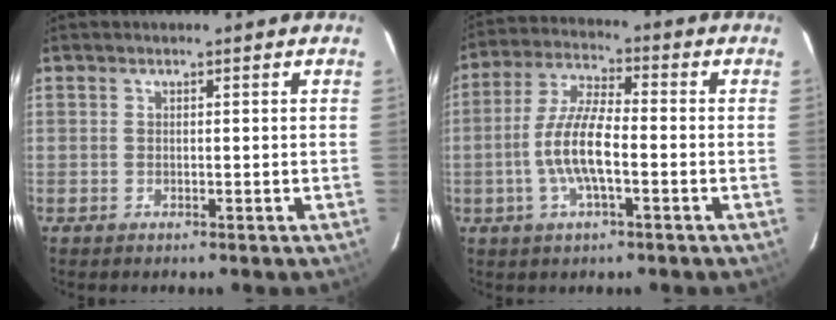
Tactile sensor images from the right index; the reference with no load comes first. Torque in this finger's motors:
{"motor_torque": [1.28, -0.78, 0.78, 0.20]}